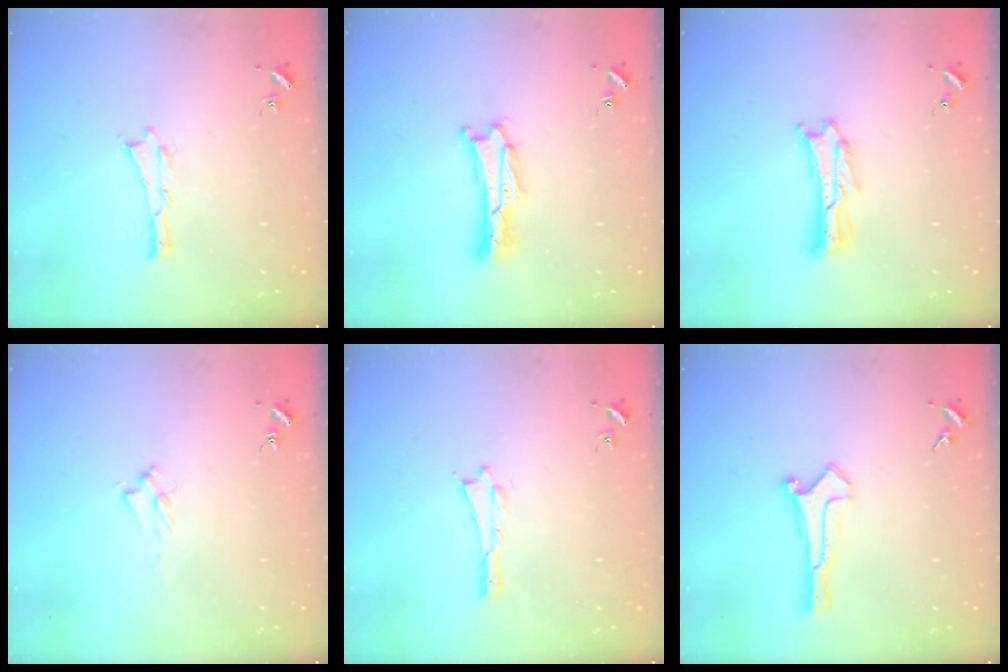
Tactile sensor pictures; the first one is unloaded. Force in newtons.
{"total": 1.7, "press": 1.7, "slide": 0.3}
{"total": 2.8, "press": 2.7, "slide": 0.4}
{"total": 1.7, "press": 1.6, "slide": 0.3}
{"total": 0.0}
{"total": 0.6, "press": 0.6, "slide": 0.0}